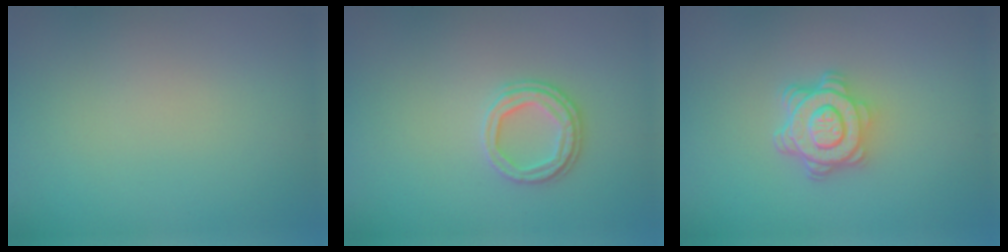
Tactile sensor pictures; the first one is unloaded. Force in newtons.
{"total": 2.6, "press": 2.4, "slide": 0.8}
{"total": 4.5, "press": 3.4, "slide": 3.0}